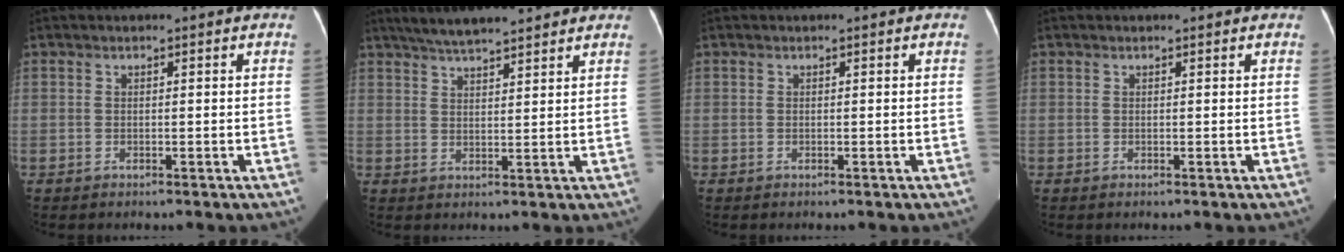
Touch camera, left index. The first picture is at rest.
{"total": 9.4, "force": [8.2, 1.2, 4.5], "torque": [-0.071, 0.027, 0.123]}
{"total": 0.0}
{"total": 0.8, "force": [0.8, 0.1, 0.2], "torque": [-0.009, 0.010, 0.008]}